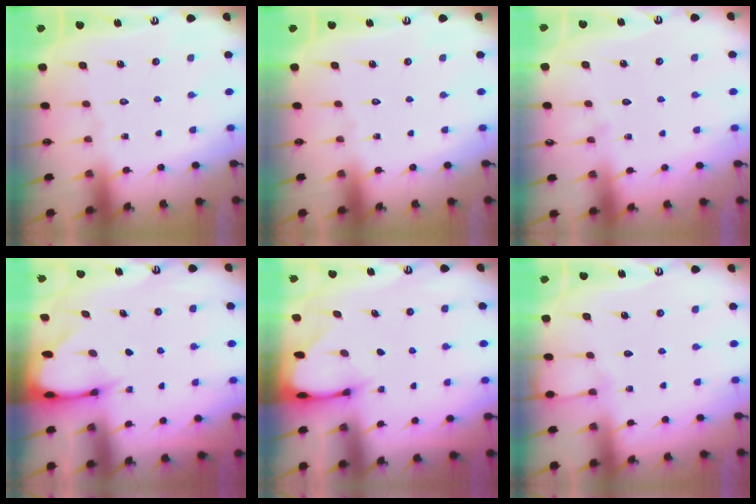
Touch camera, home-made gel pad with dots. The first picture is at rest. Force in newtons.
{"total": 0.0}
{"total": 2.6, "press": 2.6, "slide": 0.3}
{"total": 2.9, "press": 2.9, "slide": 0.4}
{"total": 2.4, "press": 2.4, "slide": 0.1}
{"total": 2.7, "press": 2.7, "slide": 0.5}